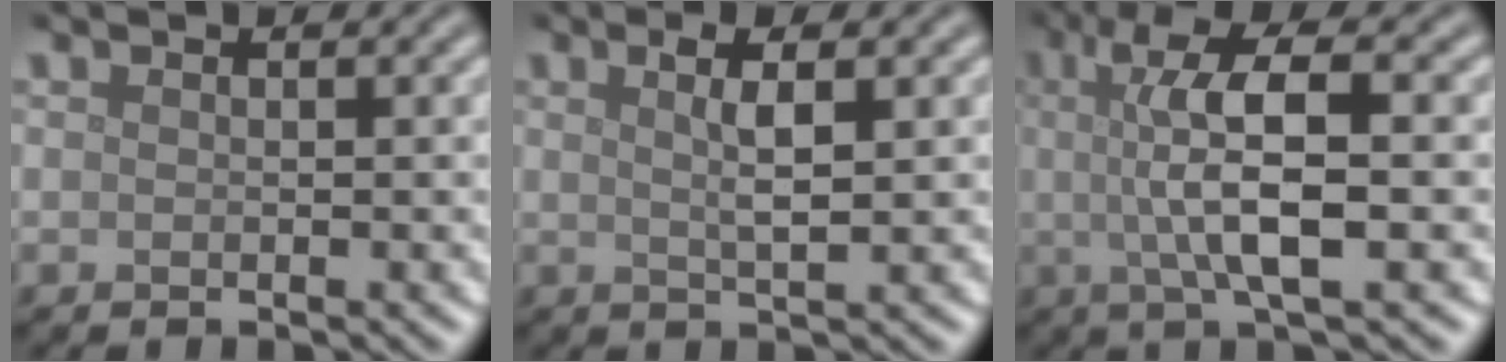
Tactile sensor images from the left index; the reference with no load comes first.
{"total": 2.9, "force": [0.9, 0.6, 2.6], "torque": [-0.044, 0.003, 0.015]}
{"total": 7.8, "force": [0.5, 2.2, 7.5], "torque": [-0.126, 0.007, 0.006]}